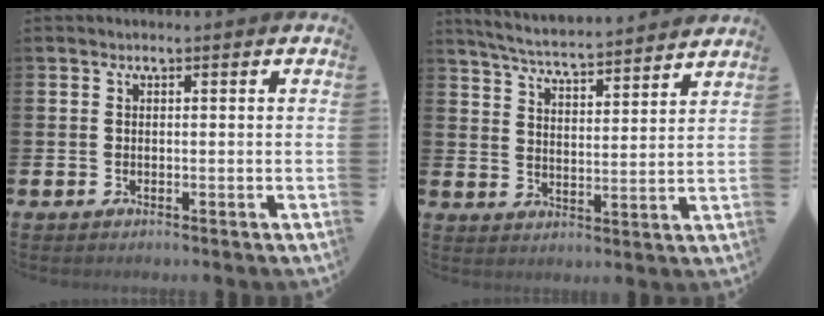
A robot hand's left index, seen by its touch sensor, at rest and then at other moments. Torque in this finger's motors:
{"motor_torque": [0.44, -0.63, 0.19, 0.11]}